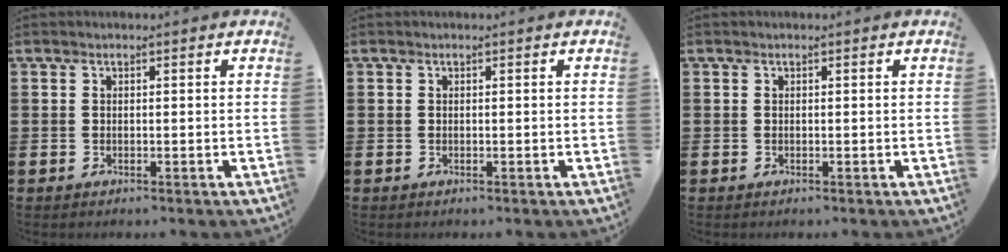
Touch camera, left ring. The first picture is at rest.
{"total": 0.0}
{"total": 0.0}